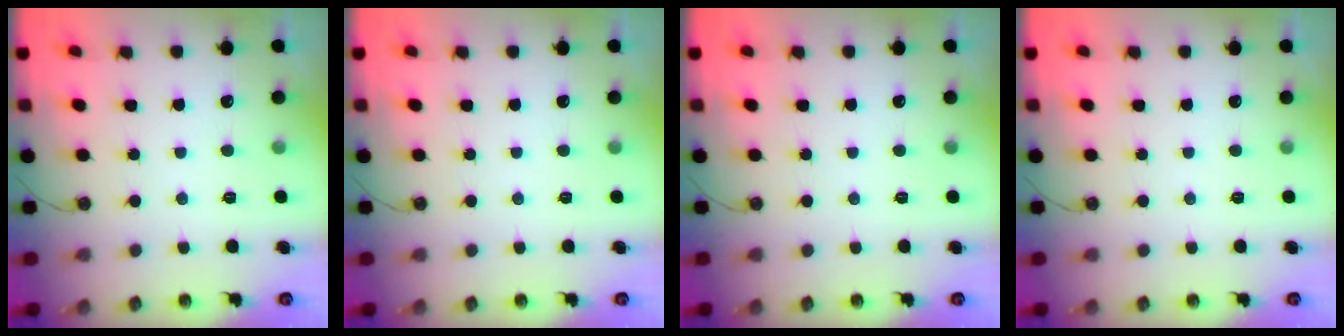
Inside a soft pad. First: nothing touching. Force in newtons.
{"total": 0.0}
{"total": 0.0}
{"total": 0.0}